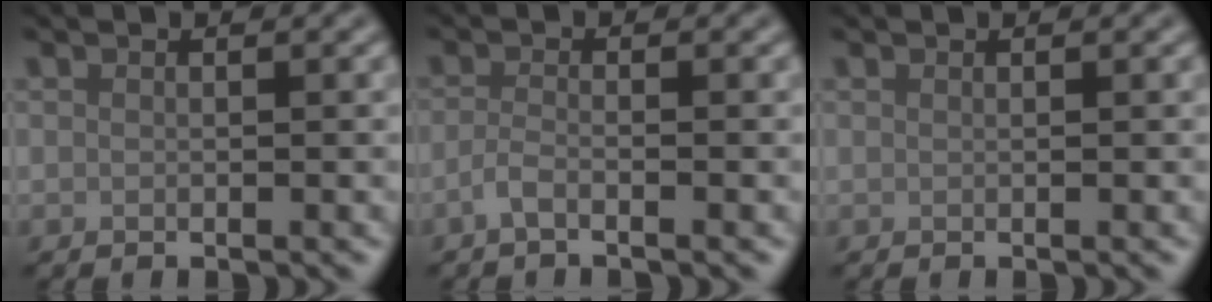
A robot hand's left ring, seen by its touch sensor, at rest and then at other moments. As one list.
[{"total": 1.5, "force": [-1.0, 0.4, 1.1], "torque": [-0.023, 0.002, -0.024]}, {"total": 0.0}]